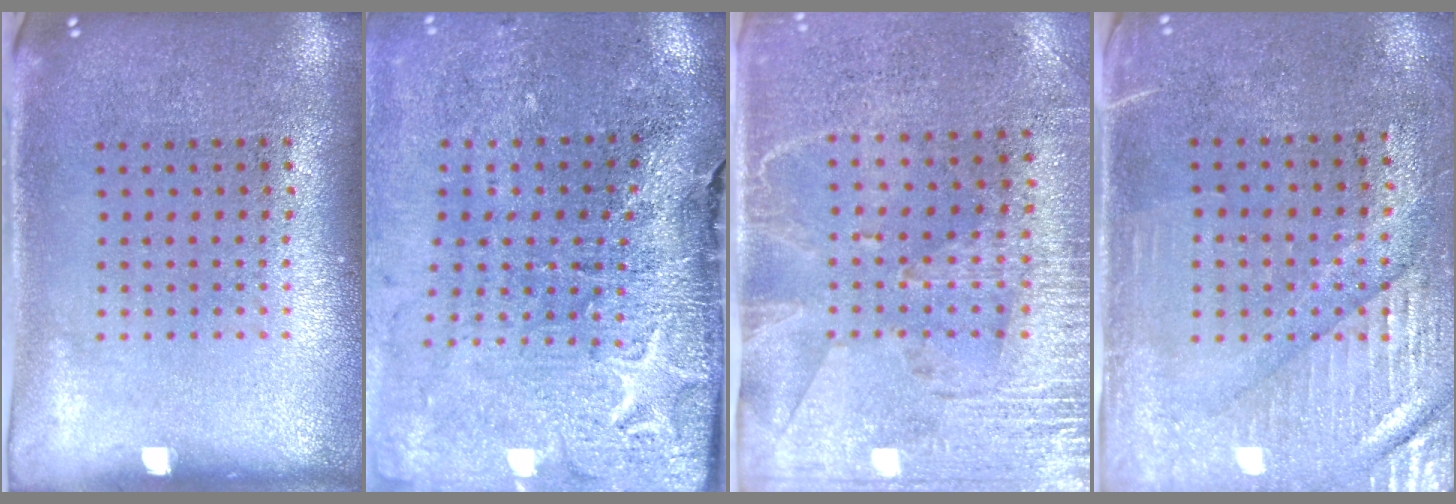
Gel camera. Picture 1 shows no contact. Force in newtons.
{"total": 3.6, "press": 3.3, "slide": 1.4}
{"total": 2.9, "press": 2.5, "slide": 1.4}
{"total": 3.5, "press": 3.0, "slide": 1.8}